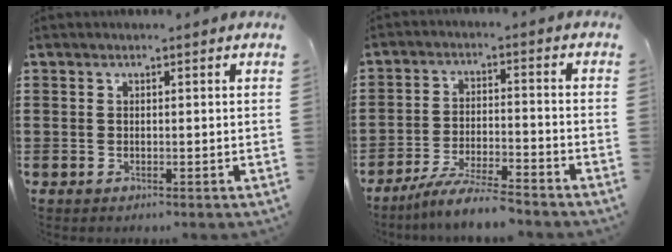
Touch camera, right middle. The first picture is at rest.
{"total": 6.5, "force": [-6.0, -0.2, 2.6], "torque": [-0.052, -0.010, -0.112]}